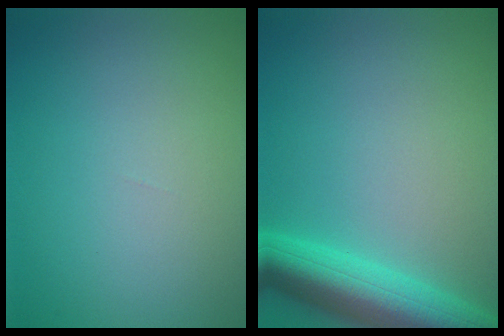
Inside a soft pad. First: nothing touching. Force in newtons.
{"total": 7.0, "press": 6.9, "slide": 0.4}